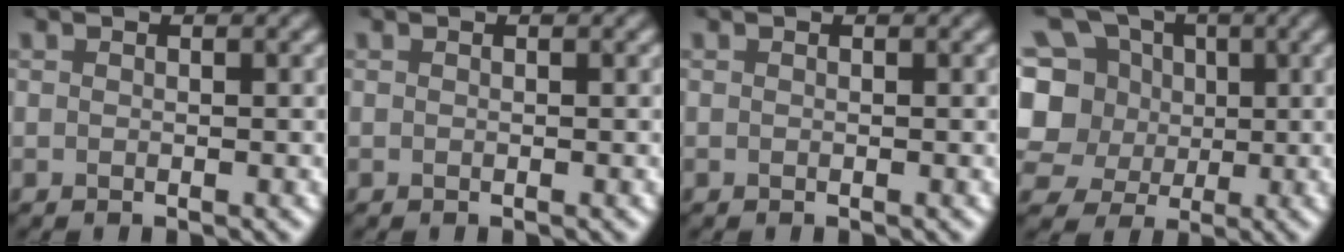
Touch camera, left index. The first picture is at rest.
{"total": 0.0}
{"total": 0.0}
{"total": 9.6, "force": [2.1, 8.2, 4.4], "torque": [-0.116, 0.036, 0.006]}